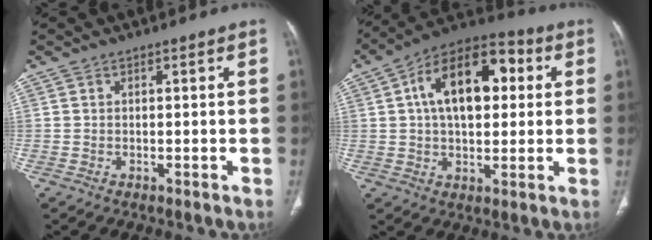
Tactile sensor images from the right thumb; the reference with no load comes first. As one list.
[{"total": 17.9, "force": [3.7, 10.2, 14.2], "torque": [-0.201, 0.026, 0.052]}]